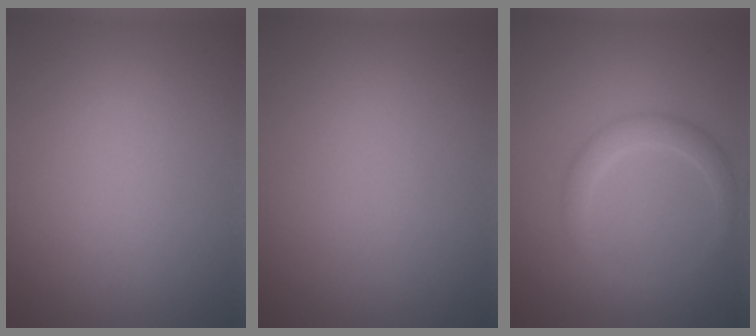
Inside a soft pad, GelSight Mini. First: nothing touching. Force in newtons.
{"total": 0.0}
{"total": 2.2, "press": 2.2, "slide": 0.1}